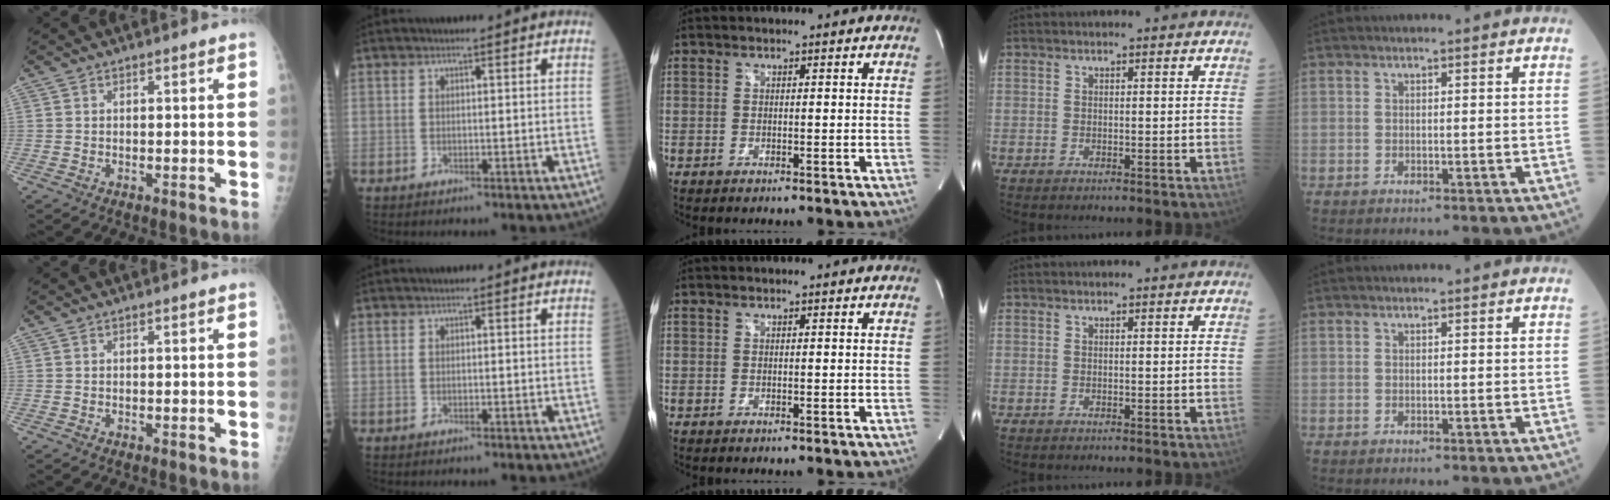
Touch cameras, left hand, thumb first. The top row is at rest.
{}